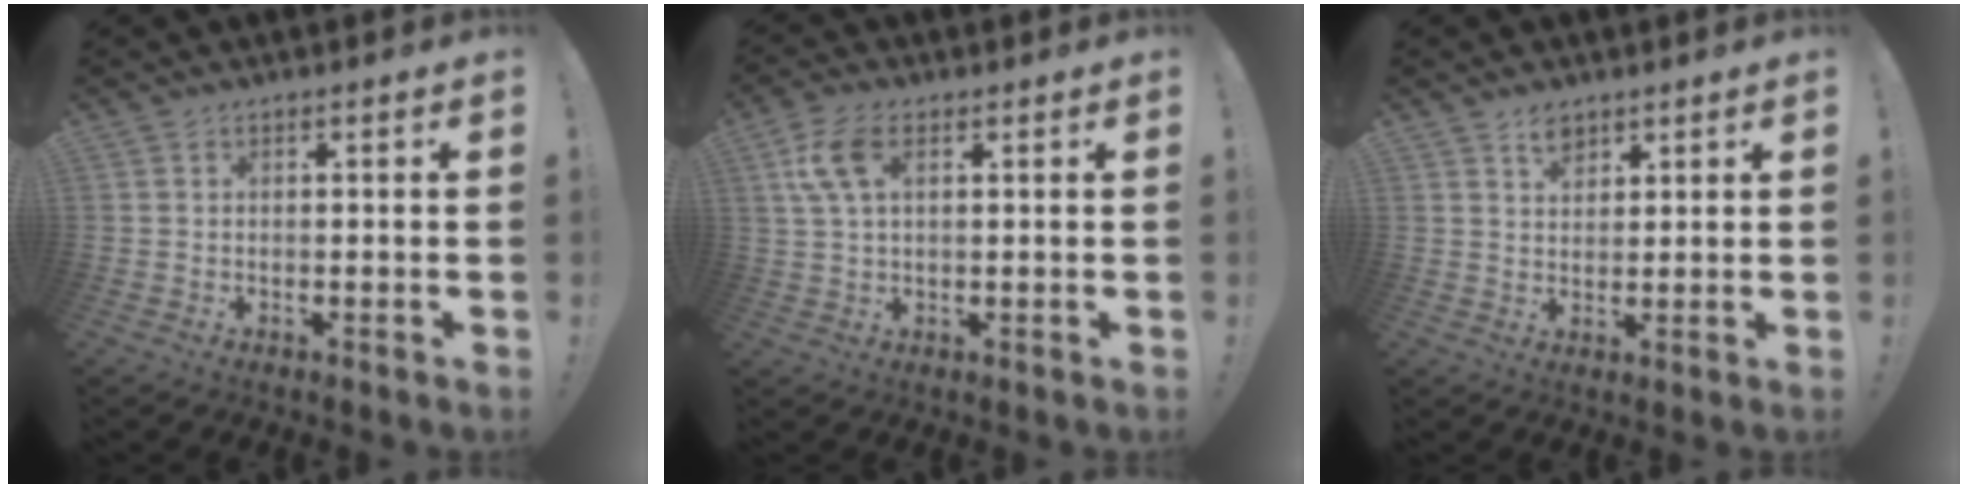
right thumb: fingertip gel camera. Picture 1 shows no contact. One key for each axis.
{"total": 8.6, "fx": 3.0, "fy": 4.3, "fz": 6.8, "tx": -0.135, "ty": 0.004, "tz": 0.055}
{"total": 4.2, "fx": 3.0, "fy": 2.5, "fz": 1.5, "tx": -0.013, "ty": -0.014, "tz": 0.052}